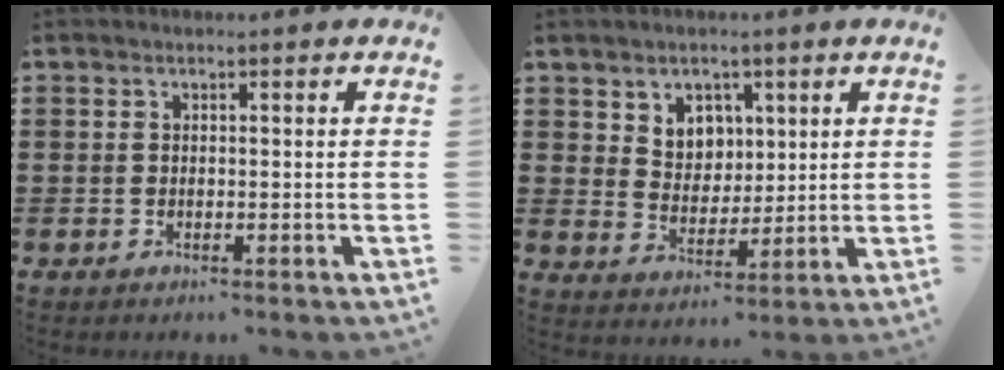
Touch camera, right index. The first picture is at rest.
{"total": 4.9, "force": [2.8, 3.9, 0.9], "torque": [-0.031, 0.003, 0.050]}